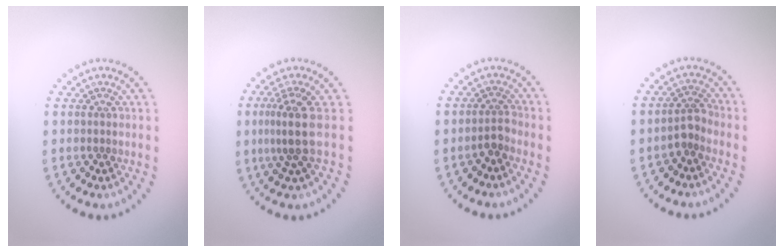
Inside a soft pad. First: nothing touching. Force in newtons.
{"total": 3.0, "press": 2.1, "slide": 2.1}
{"total": 1.6, "press": 1.1, "slide": 1.2}
{"total": 1.8, "press": 1.3, "slide": 1.2}